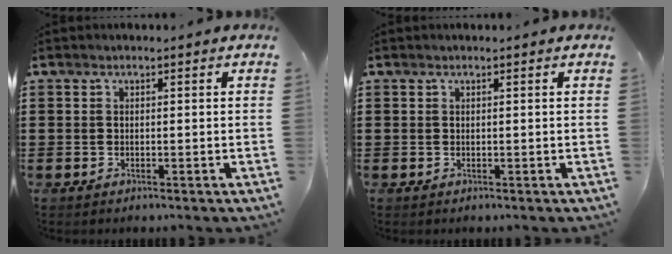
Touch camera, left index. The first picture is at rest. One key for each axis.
{"total": 0.0}